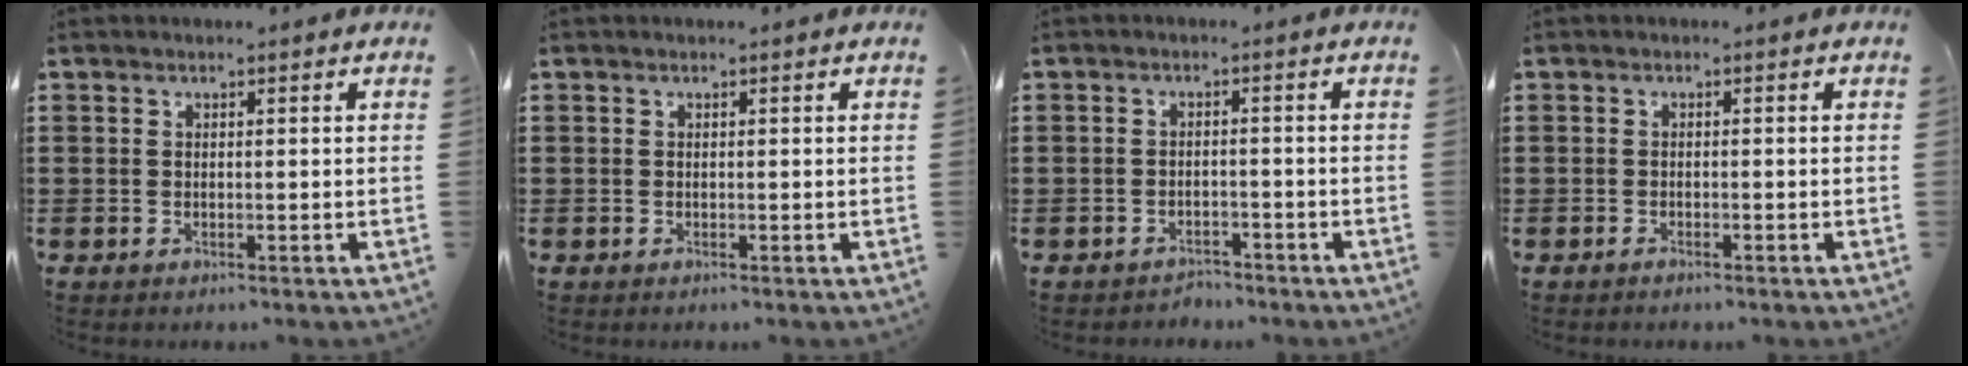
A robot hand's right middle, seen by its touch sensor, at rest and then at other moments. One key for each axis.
{"total": 0.0}
{"total": 2.2, "fx": -2.1, "fy": 0.4, "fz": -0.3, "tx": -0.003, "ty": 0.000, "tz": -0.048}
{"total": 0.7, "fx": -0.6, "fy": 0.1, "fz": 0.2, "tx": -0.007, "ty": -0.004, "tz": -0.011}